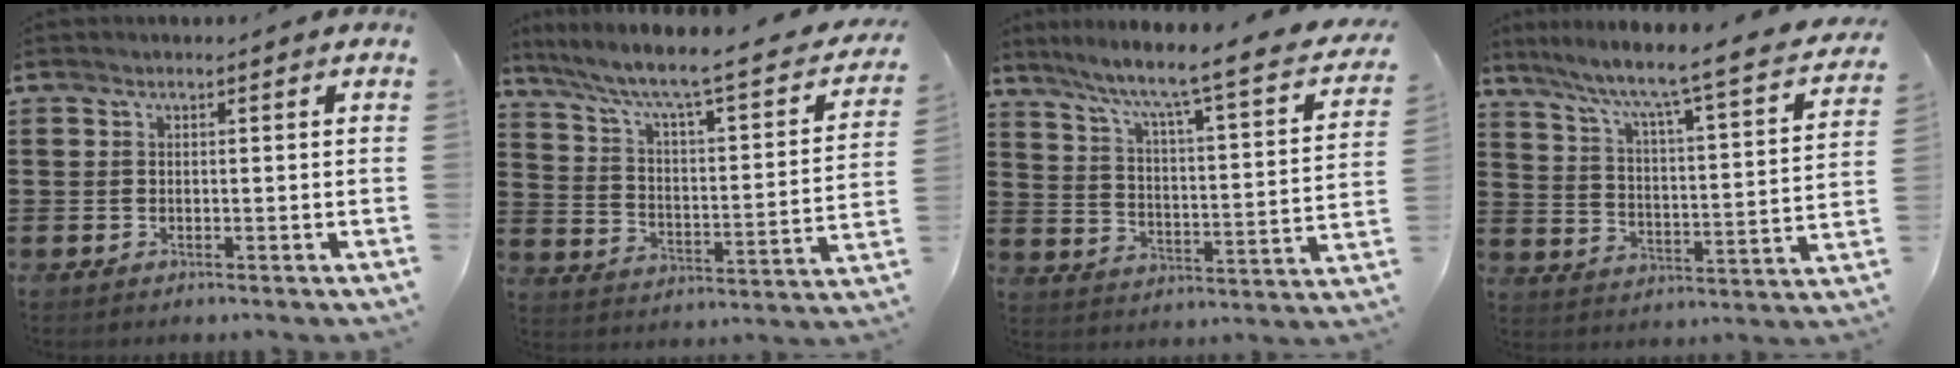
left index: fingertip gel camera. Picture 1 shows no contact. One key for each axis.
{"total": 5.9, "fx": 3.8, "fy": 0.7, "fz": 4.5, "tx": -0.104, "ty": -0.033, "tz": 0.050}
{"total": 5.3, "fx": 4.1, "fy": -0.7, "fz": 3.3, "tx": -0.084, "ty": -0.051, "tz": 0.053}
{"total": 5.4, "fx": 4.5, "fy": -0.7, "fz": 2.9, "tx": -0.078, "ty": -0.053, "tz": 0.060}